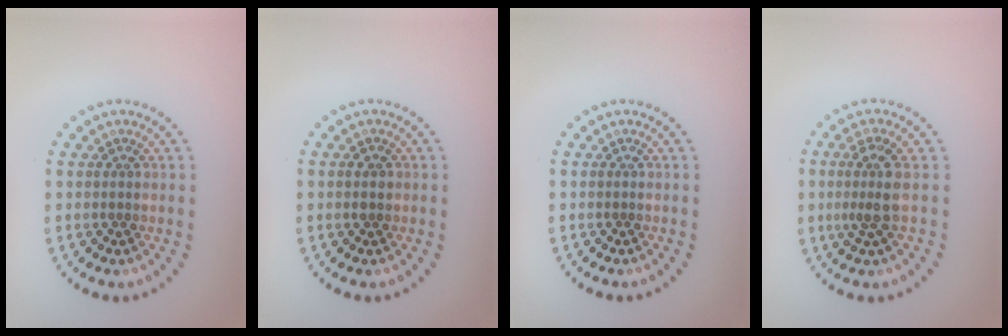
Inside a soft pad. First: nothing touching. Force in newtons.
{"total": 1.3, "press": 1.3, "slide": 0.1}
{"total": 0.0}
{"total": 2.6, "press": 1.9, "slide": 1.8}